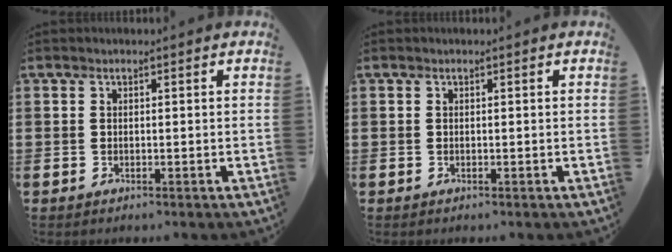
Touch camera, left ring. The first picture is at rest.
{"total": 0.0}